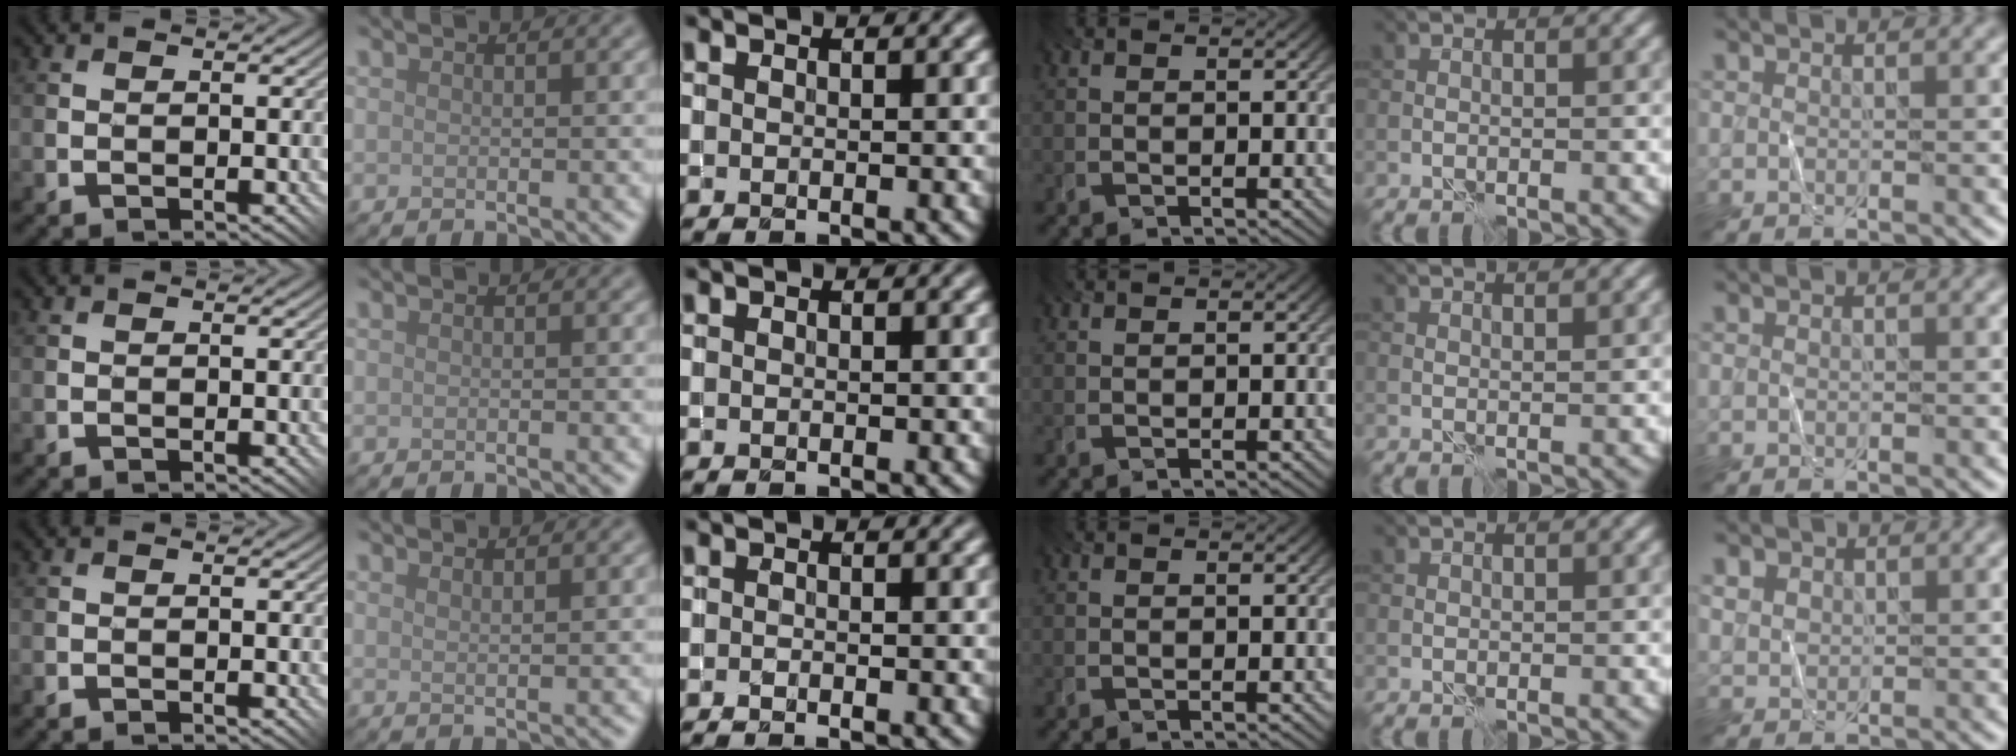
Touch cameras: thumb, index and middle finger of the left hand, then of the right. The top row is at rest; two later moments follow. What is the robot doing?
{"motion": "fold", "object": "shorts"}